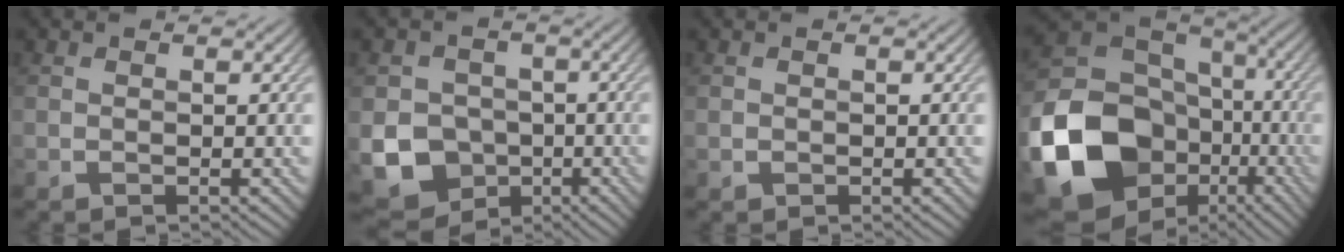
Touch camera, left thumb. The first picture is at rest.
{"total": 10.0, "force": [-3.1, 8.8, 3.6], "torque": [-0.089, -0.036, -0.078]}
{"total": 0.0}
{"total": 20.0, "force": [-6.7, 15.7, 10.4], "torque": [-0.268, -0.047, -0.108]}